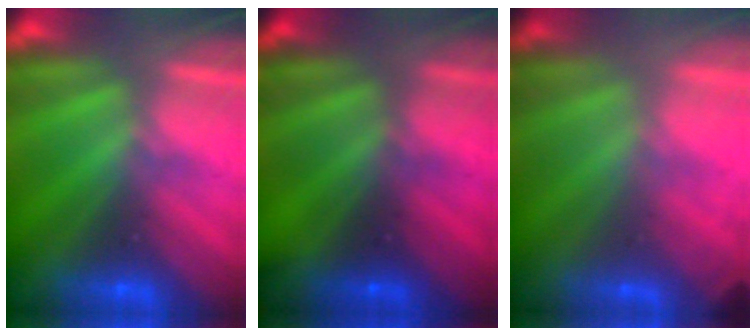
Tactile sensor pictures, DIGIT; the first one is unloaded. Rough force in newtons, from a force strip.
{"total": 2.1}
{"total": 2.0}